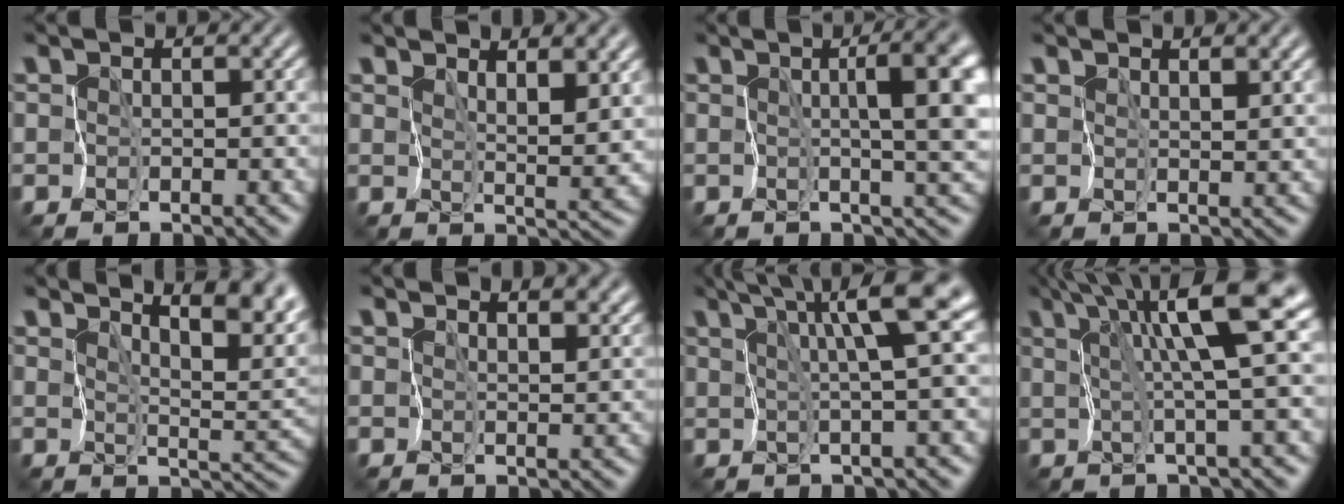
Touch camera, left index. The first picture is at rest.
{"total": 4.0, "force": [2.7, 0.9, 2.8], "torque": [-0.053, -0.008, 0.057]}
{"total": 7.9, "force": [0.9, 1.8, 7.6], "torque": [-0.095, 0.011, 0.013]}
{"total": 2.2, "force": [1.8, 0.4, 1.2], "torque": [-0.024, 0.001, 0.034]}
{"total": 7.5, "force": [5.5, 1.5, 4.8], "torque": [-0.075, 0.013, 0.079]}
{"total": 4.9, "force": [3.6, 1.9, 2.7], "torque": [-0.048, 0.010, 0.049]}
{"total": 6.0, "force": [3.1, 0.1, 5.2], "torque": [-0.084, 0.013, 0.054]}
{"total": 7.6, "force": [3.3, 0.5, 6.9], "torque": [-0.113, 0.012, 0.056]}